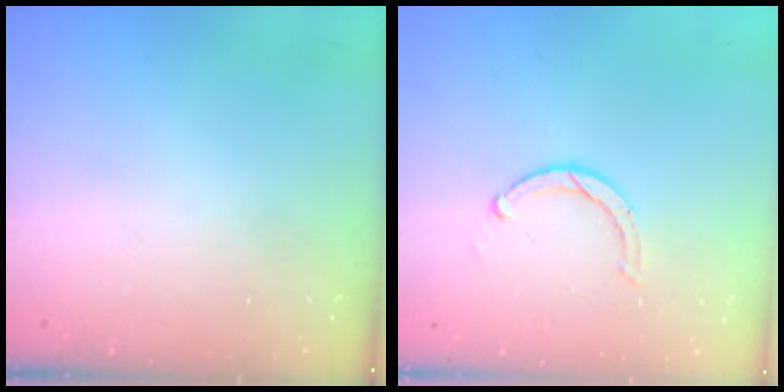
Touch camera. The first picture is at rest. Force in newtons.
{"total": 3.0, "press": 2.9, "slide": 0.5}